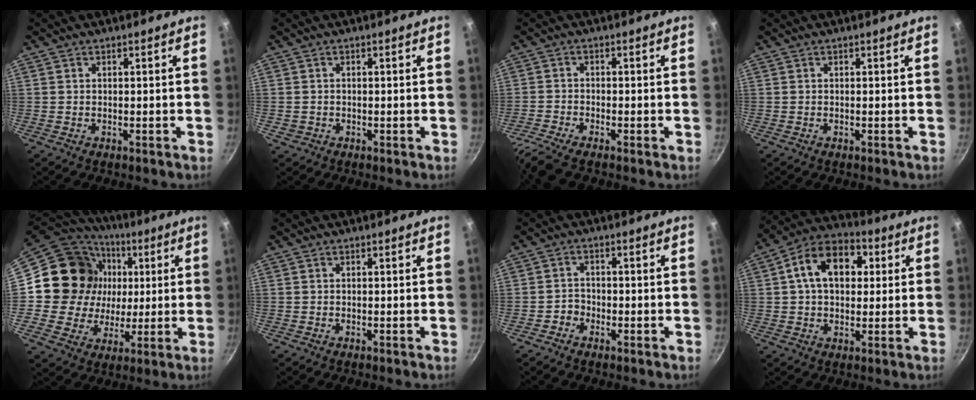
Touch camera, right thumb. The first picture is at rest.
{"total": 1.1, "force": [-0.3, 1.0, 0.3], "torque": [-0.005, 0.002, -0.001]}
{"total": 5.2, "force": [-4.2, 0.6, 3.0], "torque": [-0.083, 0.012, -0.092]}
{"total": 0.0}
{"total": 20.1, "force": [3.0, 18.1, 8.2], "torque": [-0.137, 0.010, 0.052]}
{"total": 0.0}
{"total": 2.2, "force": [-1.3, 1.7, 0.5], "torque": [0.003, 0.014, -0.024]}
{"total": 13.9, "force": [3.1, 9.5, 9.7], "torque": [-0.124, 0.019, 0.033]}